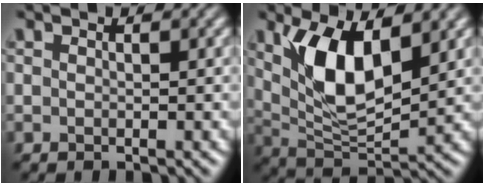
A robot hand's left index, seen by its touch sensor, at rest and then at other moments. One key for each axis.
{"total": 7.5, "fx": 2.4, "fy": 3.2, "fz": 6.3, "tx": -0.134, "ty": -0.004, "tz": 0.057}